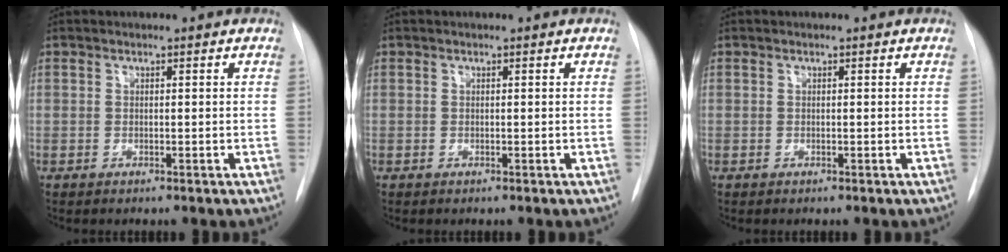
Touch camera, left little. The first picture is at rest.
{"total": 0.0}
{"total": 0.0}